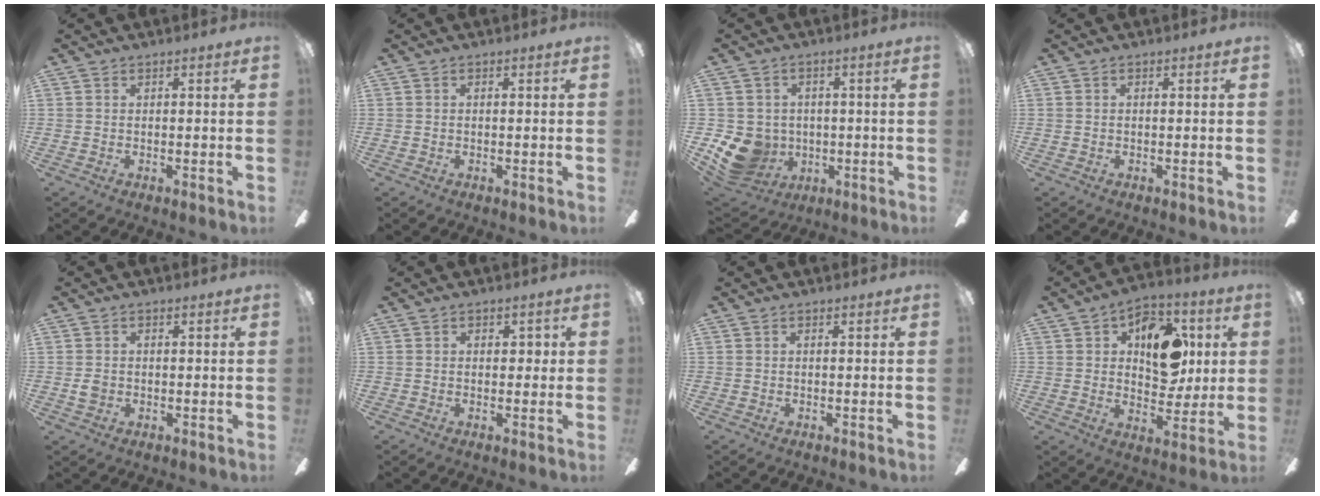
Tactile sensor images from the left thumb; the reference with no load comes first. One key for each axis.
{"total": 0.0}
{"total": 10.6, "fx": -2.5, "fy": 9.4, "fz": 4.3, "tx": -0.134, "ty": 0.005, "tz": -0.041}
{"total": 0.0}
{"total": 2.2, "fx": -0.3, "fy": 1.8, "fz": 1.2, "tx": -0.014, "ty": 0.002, "tz": -0.008}
{"total": 2.3, "fx": 0.2, "fy": 1.7, "fz": 1.6, "tx": -0.015, "ty": 0.005, "tz": -0.002}
{"total": 0.0}
{"total": 15.2, "fx": 3.9, "fy": 10.4, "fz": 10.3, "tx": -0.123, "ty": 0.000, "tz": 0.069}